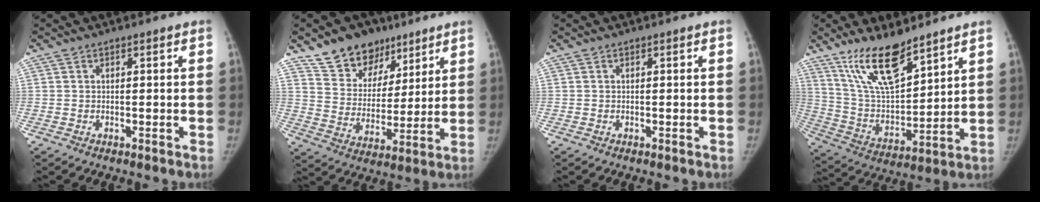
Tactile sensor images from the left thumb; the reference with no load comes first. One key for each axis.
{"total": 13.9, "fx": 9.8, "fy": 9.0, "fz": 4.0, "tx": -0.019, "ty": -0.055, "tz": 0.176}
{"total": 0.0}
{"total": 15.8, "fx": 11.4, "fy": 5.2, "fz": 9.8, "tx": -0.149, "ty": -0.068, "tz": 0.226}